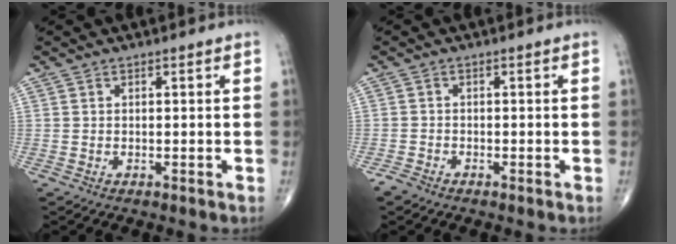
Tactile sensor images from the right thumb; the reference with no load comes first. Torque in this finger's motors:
{"motor_torque": [0.17, -0.12, 0.01, -0.30, 0.06]}